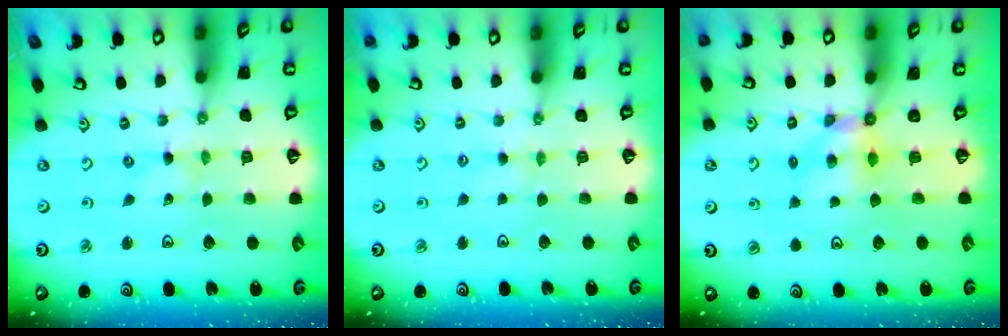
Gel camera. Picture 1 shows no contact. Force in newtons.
{"total": 2.5, "press": 2.5, "slide": 0.3}
{"total": 5.2, "press": 5.2, "slide": 0.3}